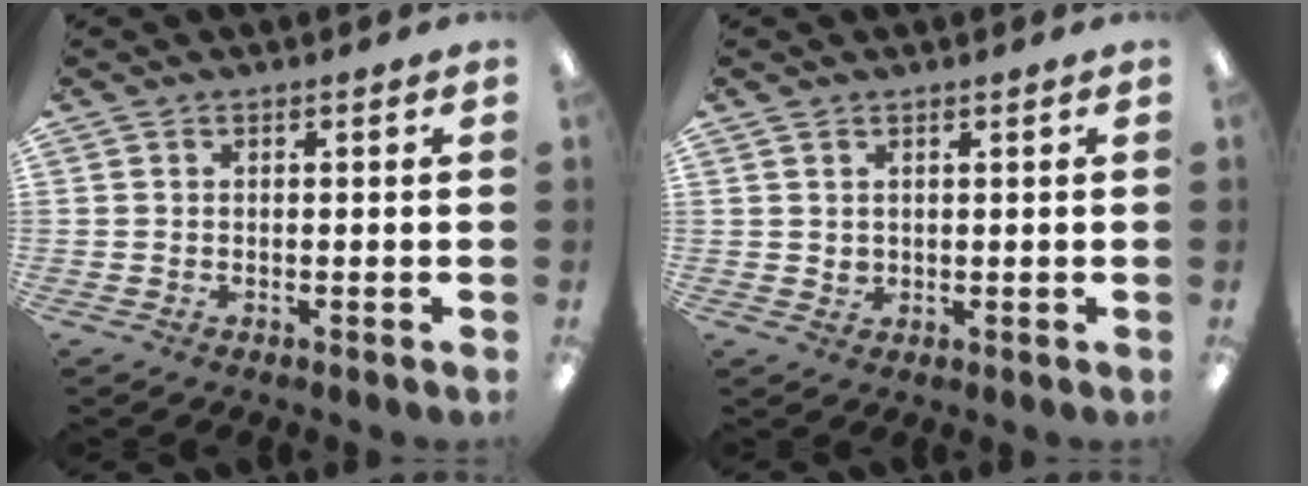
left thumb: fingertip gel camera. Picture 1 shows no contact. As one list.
[{"total": 1.7, "force": [1.1, 1.2, 0.4], "torque": [-0.010, 0.001, 0.021]}]